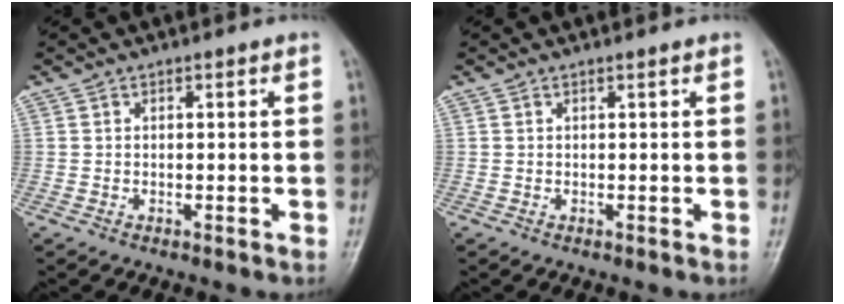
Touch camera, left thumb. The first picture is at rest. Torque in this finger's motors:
{"motor_torque": [-0.14, 0.14, -0.01, 0.02, 0.00]}